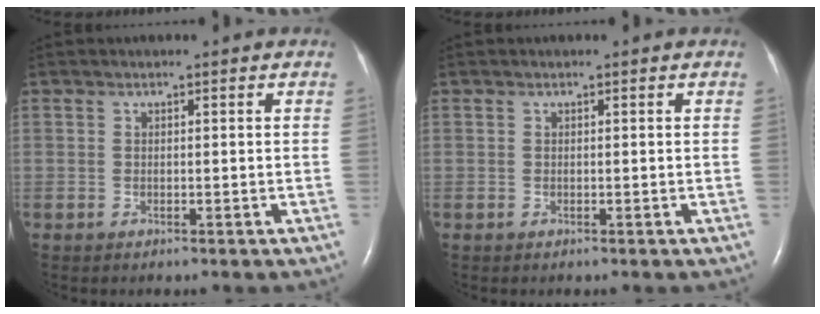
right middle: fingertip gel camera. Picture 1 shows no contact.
{"total": 0.0}